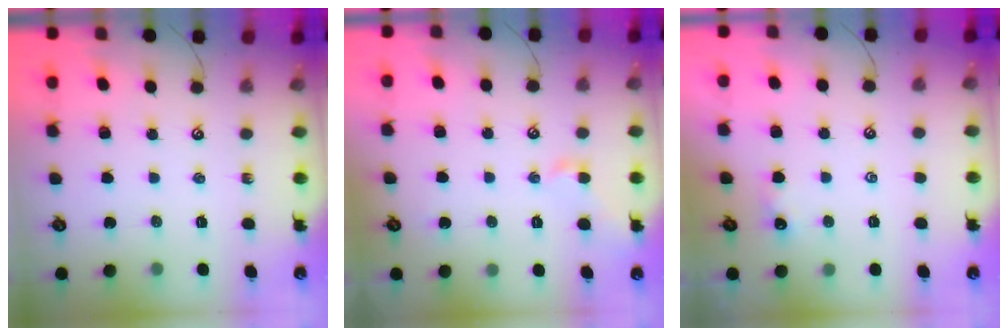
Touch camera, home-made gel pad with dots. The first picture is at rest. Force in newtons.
{"total": 0.9, "press": 0.8, "slide": 0.5}
{"total": 1.7, "press": 1.7, "slide": 0.3}